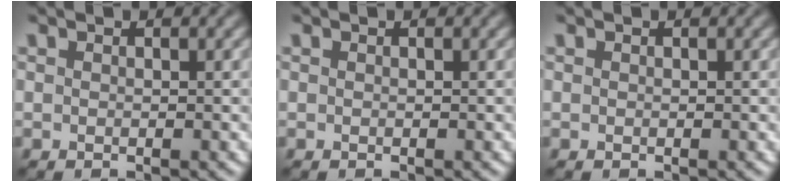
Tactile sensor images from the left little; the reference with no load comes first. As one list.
[{"total": 0.0}, {"total": 0.8, "force": [-0.1, -0.4, -0.7], "torque": [0.004, 0.000, 0.008]}]